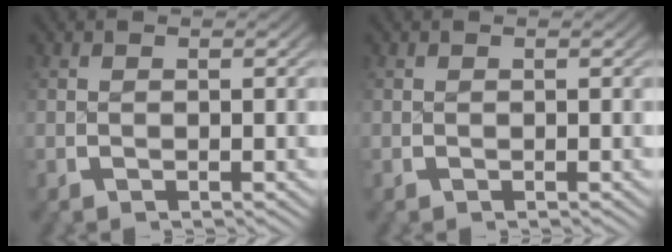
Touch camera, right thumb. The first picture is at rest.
{"total": 0.0}